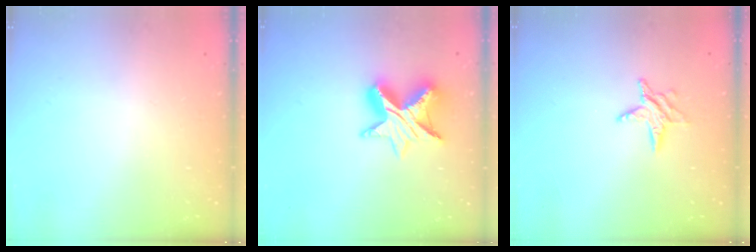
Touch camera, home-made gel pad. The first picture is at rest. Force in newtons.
{"total": 11.3, "press": 11.3, "slide": 0.8}
{"total": 6.2, "press": 6.2, "slide": 0.5}